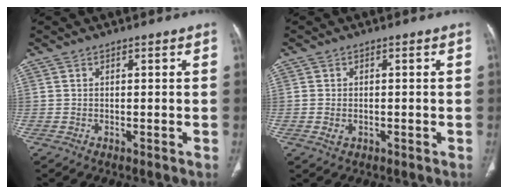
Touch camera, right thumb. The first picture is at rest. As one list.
[{"total": 1.9, "force": [-0.4, 1.3, 1.2], "torque": [-0.024, 0.003, -0.003]}]